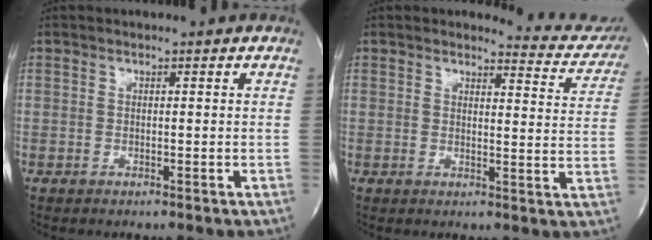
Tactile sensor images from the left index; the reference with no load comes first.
{"total": 8.0, "force": [7.9, 1.3, -0.2], "torque": [0.020, -0.057, 0.066]}